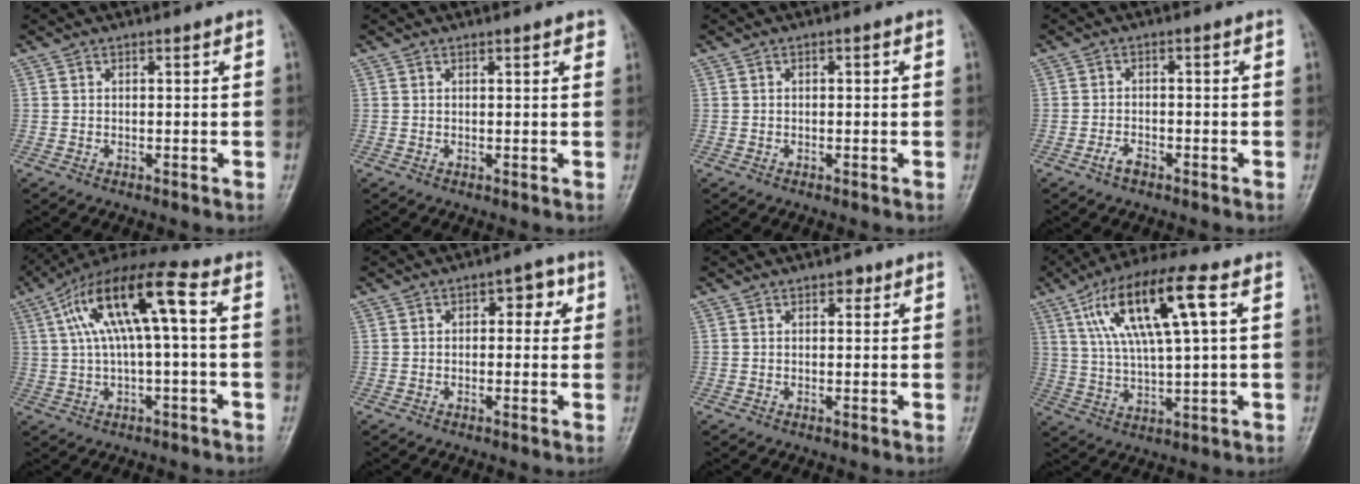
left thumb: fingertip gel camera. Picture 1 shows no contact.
{"total": 1.7, "force": [1.1, 0.5, 1.2], "torque": [-0.013, -0.001, 0.010]}
{"total": 0.9, "force": [0.1, 0.4, 0.8], "torque": [-0.009, 0.002, 0.001]}
{"total": 2.3, "force": [-1.6, 1.0, 1.3], "torque": [-0.029, 0.012, -0.031]}
{"total": 15.1, "force": [3.0, 4.2, 14.2], "torque": [-0.271, 0.044, 0.049]}
{"total": 4.7, "force": [1.2, 2.8, 3.6], "torque": [-0.017, 0.006, 0.007]}
{"total": 1.6, "force": [0.9, 1.0, 0.9], "torque": [-0.002, -0.001, 0.008]}
{"total": 16.3, "force": [5.5, 4.1, 14.8], "torque": [-0.281, 0.011, 0.097]}